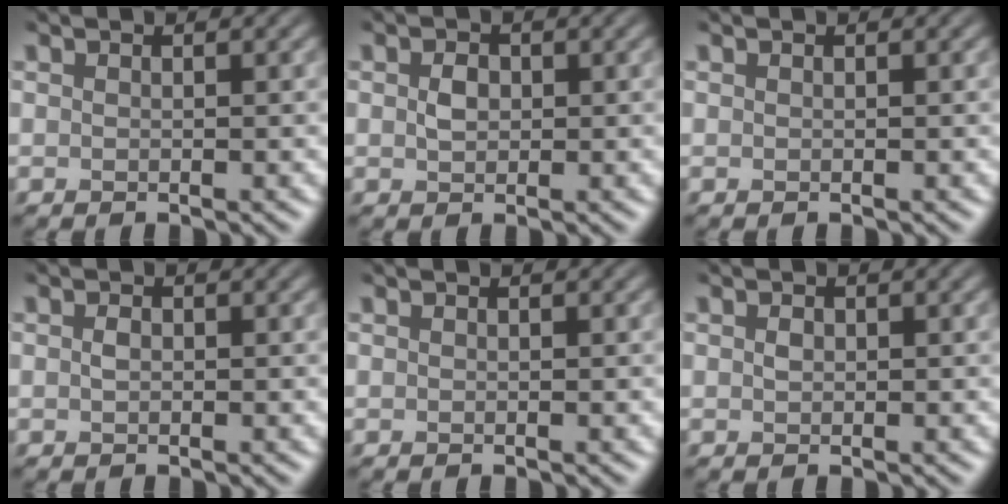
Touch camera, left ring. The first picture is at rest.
{"total": 1.2, "force": [-0.5, 0.8, 0.7], "torque": [-0.013, -0.002, -0.013]}
{"total": 0.0}
{"total": 0.6, "force": [-0.5, 0.3, 0.3], "torque": [-0.003, -0.001, -0.012]}
{"total": 0.0}
{"total": 0.5, "force": [-0.3, 0.3, 0.3], "torque": [-0.005, -0.002, -0.007]}